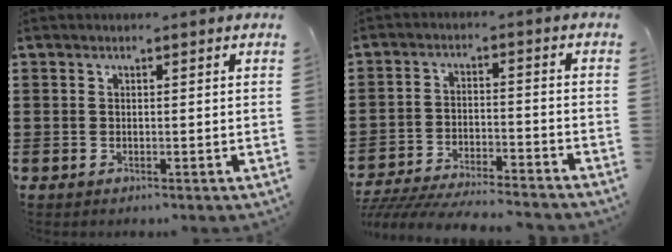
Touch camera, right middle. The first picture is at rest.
{"total": 6.2, "force": [-6.0, 0.5, 1.5], "torque": [-0.033, 0.000, -0.120]}